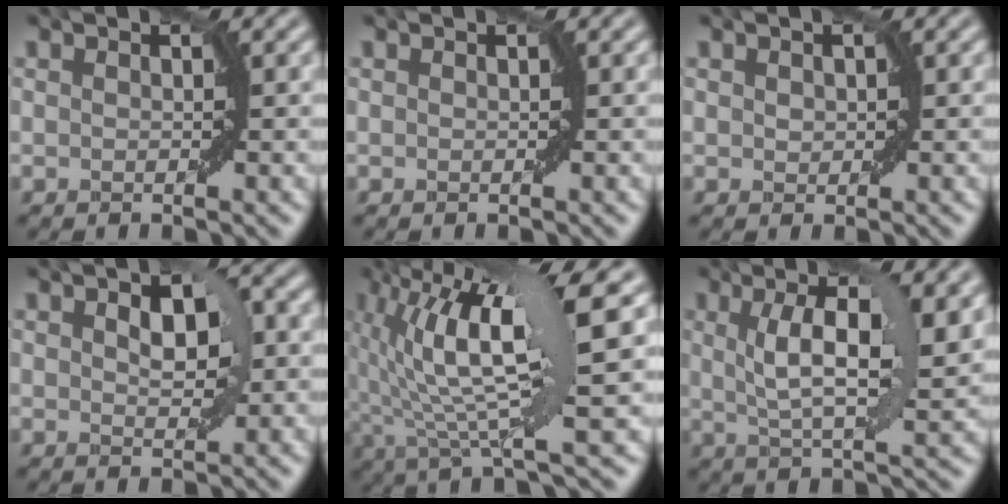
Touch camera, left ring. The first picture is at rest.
{"total": 0.0}
{"total": 0.9, "force": [0.2, 0.7, 0.6], "torque": [-0.009, 0.002, 0.007]}
{"total": 4.7, "force": [0.9, 2.4, 4.0], "torque": [-0.061, 0.006, 0.016]}
{"total": 10.6, "force": [3.2, 1.9, 9.9], "torque": [-0.180, 0.014, 0.058]}
{"total": 7.3, "force": [2.0, 2.2, 6.7], "torque": [-0.112, 0.002, 0.034]}